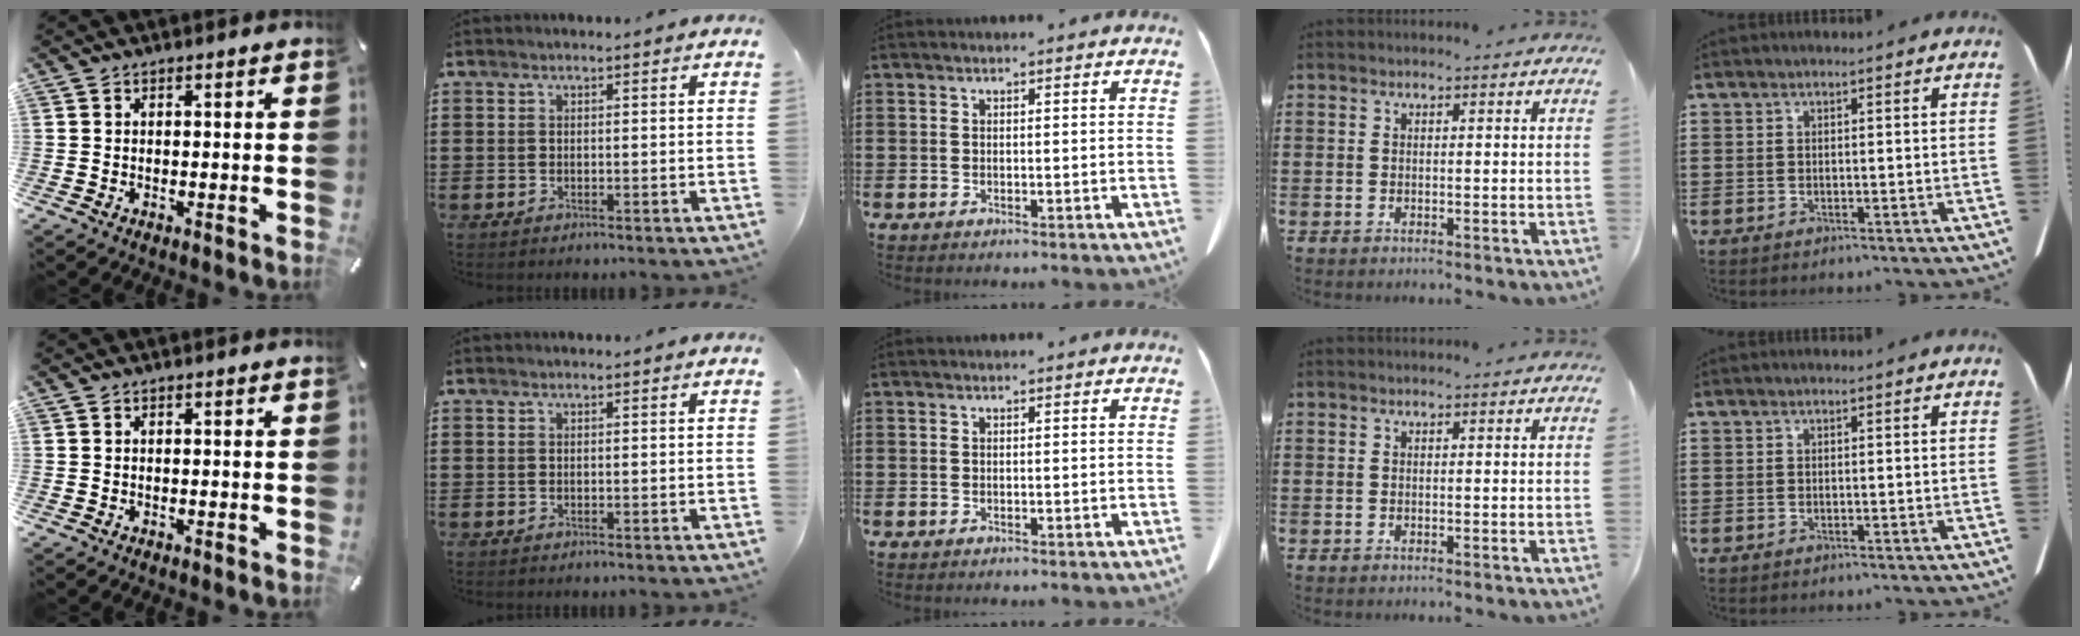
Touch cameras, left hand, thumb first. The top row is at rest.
{}